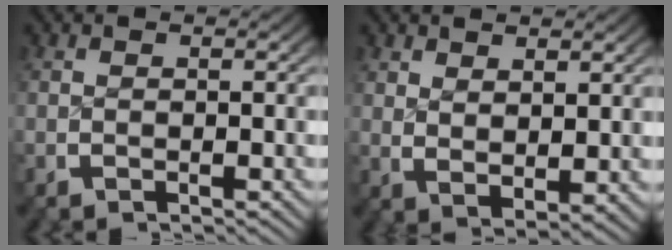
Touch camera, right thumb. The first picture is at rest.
{"total": 2.7, "force": [1.5, 1.3, 1.9], "torque": [-0.030, -0.011, 0.040]}